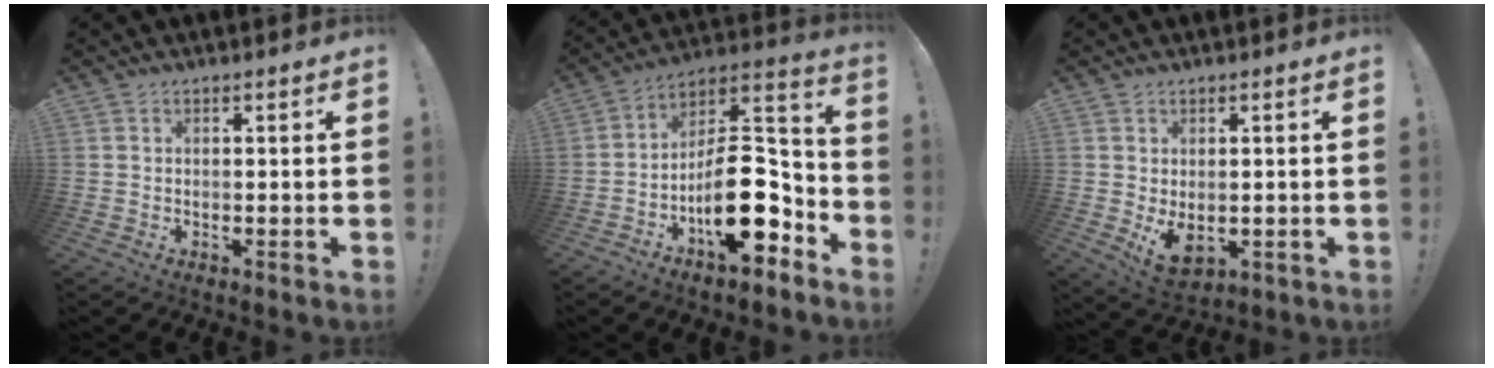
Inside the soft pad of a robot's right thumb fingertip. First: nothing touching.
{"total": 20.5, "force": [-6.6, 10.0, 16.6], "torque": [-0.271, 0.038, -0.097]}
{"total": 5.7, "force": [0.7, 3.5, 4.4], "torque": [-0.070, -0.009, 0.020]}